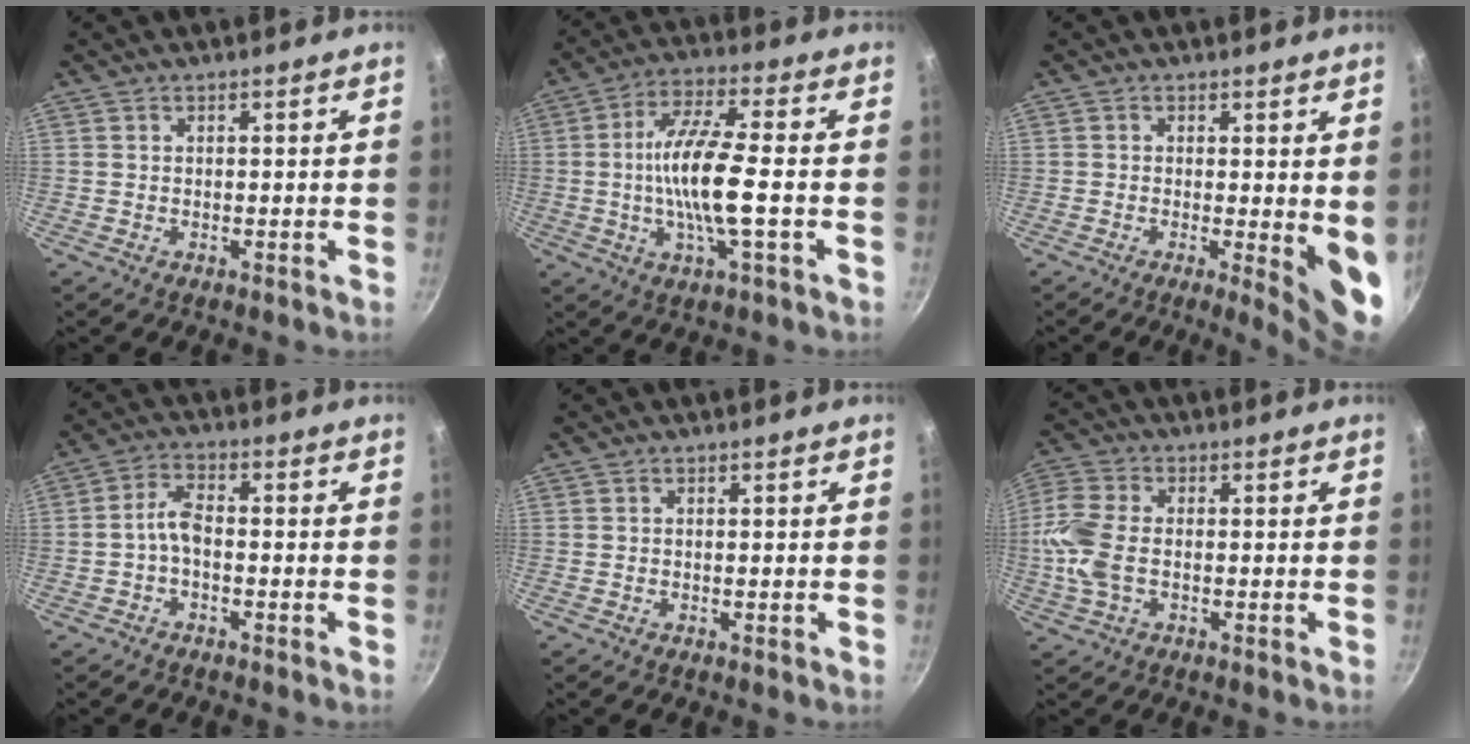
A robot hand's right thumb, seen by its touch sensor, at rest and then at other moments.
{"total": 12.6, "force": [-1.5, 2.7, 12.3], "torque": [-0.235, 0.018, -0.036]}
{"total": 7.6, "force": [-0.4, 2.4, 7.2], "torque": [-0.080, -0.017, -0.004]}
{"total": 4.2, "force": [-1.4, 2.1, 3.4], "torque": [-0.069, 0.024, -0.034]}
{"total": 0.0}
{"total": 8.8, "force": [-1.0, 5.2, 7.0], "torque": [-0.159, 0.012, -0.032]}